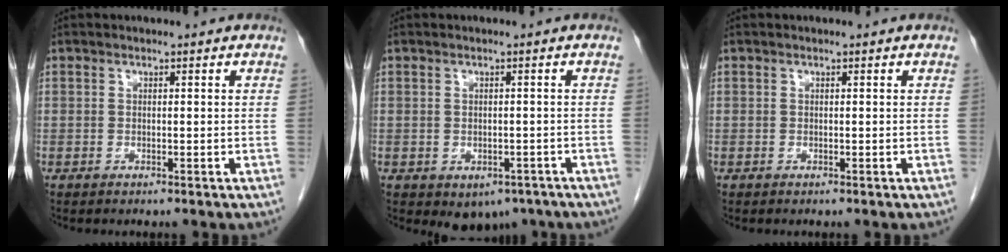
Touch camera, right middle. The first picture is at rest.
{"total": 4.5, "force": [-2.7, 3.1, 1.8], "torque": [-0.011, 0.002, -0.028]}
{"total": 0.0}